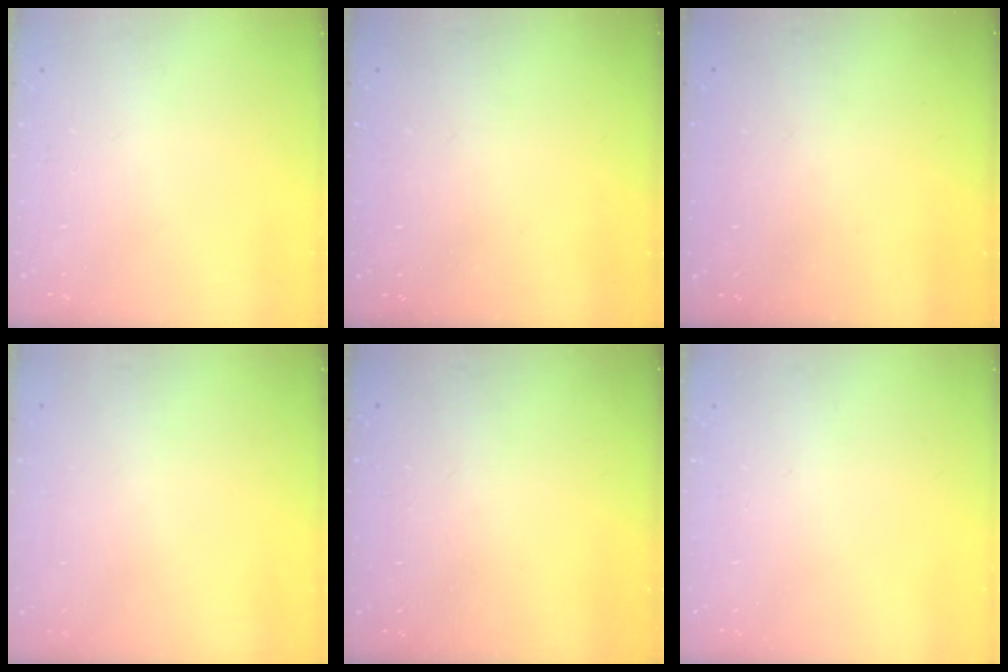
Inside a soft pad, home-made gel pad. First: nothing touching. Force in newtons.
{"total": 3.0, "press": 3.0, "slide": 0.1}
{"total": 3.3, "press": 3.3, "slide": 0.1}
{"total": 3.0, "press": 3.0, "slide": 0.1}
{"total": 3.0, "press": 3.0, "slide": 0.1}
{"total": 0.0}